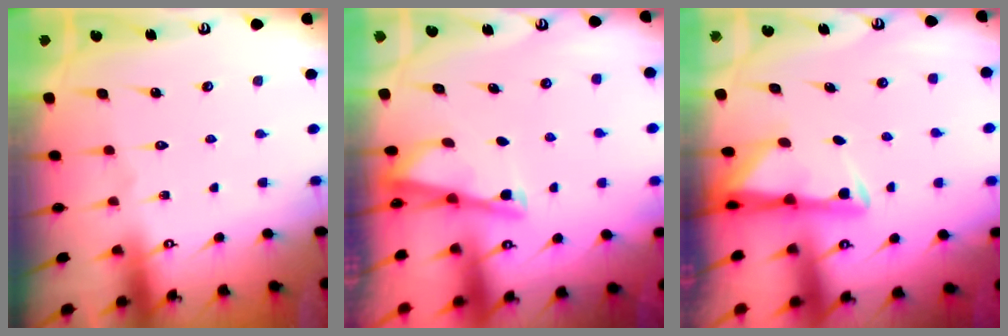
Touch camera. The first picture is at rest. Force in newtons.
{"total": 2.9, "press": 2.9, "slide": 0.2}
{"total": 3.1, "press": 3.1, "slide": 0.5}